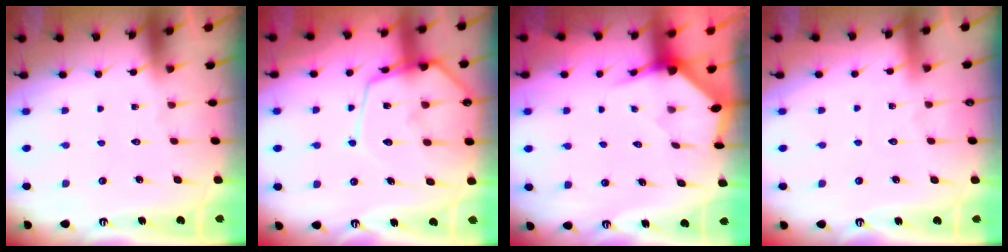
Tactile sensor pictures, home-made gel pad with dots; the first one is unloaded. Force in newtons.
{"total": 14.0, "press": 13.9, "slide": 1.4}
{"total": 3.3, "press": 3.3, "slide": 0.1}
{"total": 1.5, "press": 1.5, "slide": 0.2}